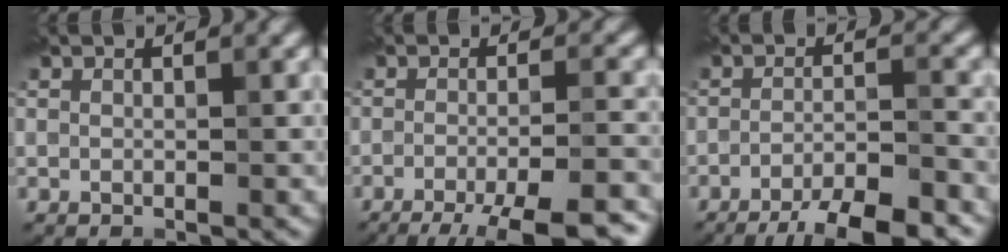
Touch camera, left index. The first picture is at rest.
{"total": 10.7, "force": [-8.1, 2.3, 6.7], "torque": [-0.083, -0.008, -0.103]}
{"total": 7.0, "force": [-5.3, 1.3, 4.5], "torque": [-0.059, -0.005, -0.083]}